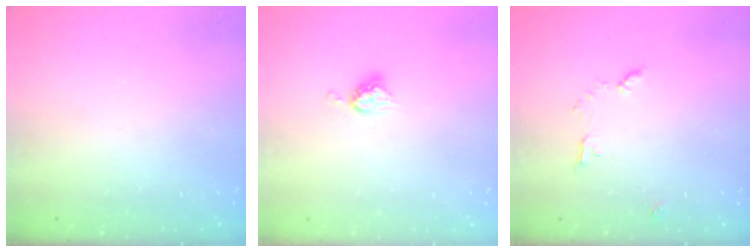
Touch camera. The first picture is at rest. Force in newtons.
{"total": 5.4, "press": 5.4, "slide": 0.1}
{"total": 6.8, "press": 6.8, "slide": 0.4}